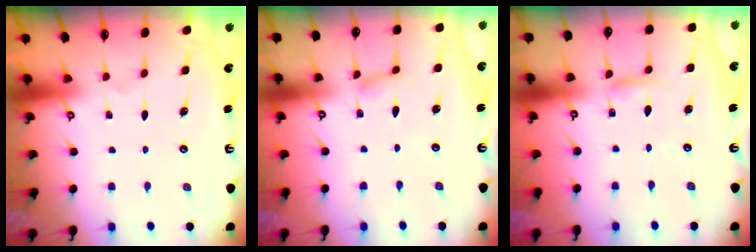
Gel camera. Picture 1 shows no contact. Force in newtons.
{"total": 2.8, "press": 2.8, "slide": 0.2}
{"total": 5.1, "press": 5.0, "slide": 0.4}